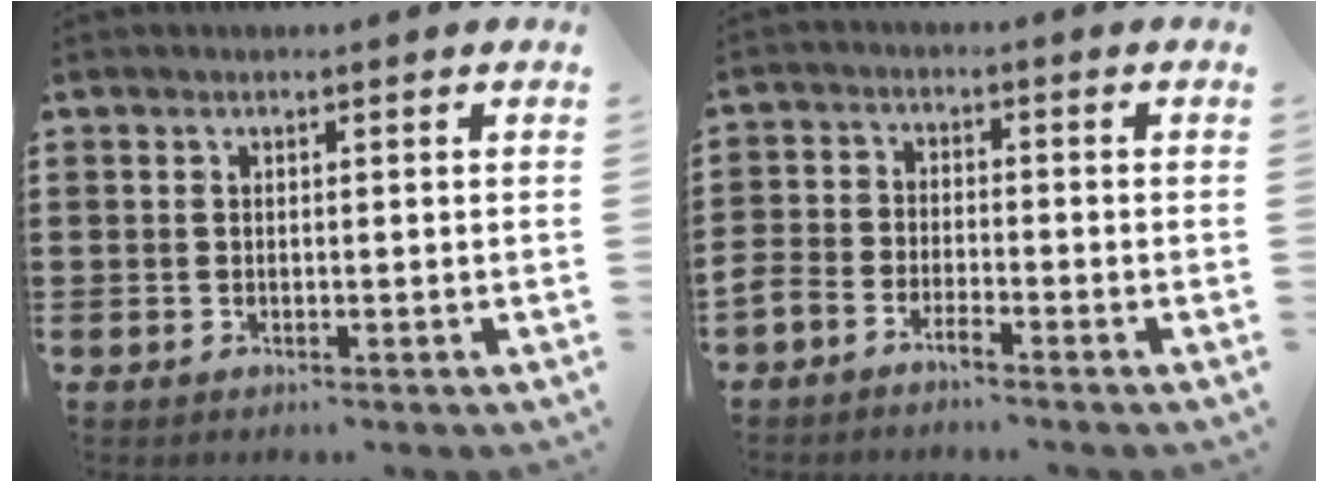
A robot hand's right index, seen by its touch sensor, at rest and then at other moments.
{"total": 3.3, "force": [-3.3, 0.3, 0.3], "torque": [-0.024, -0.002, -0.073]}